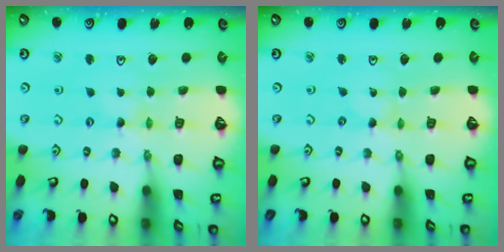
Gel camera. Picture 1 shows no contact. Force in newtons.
{"total": 0.0}